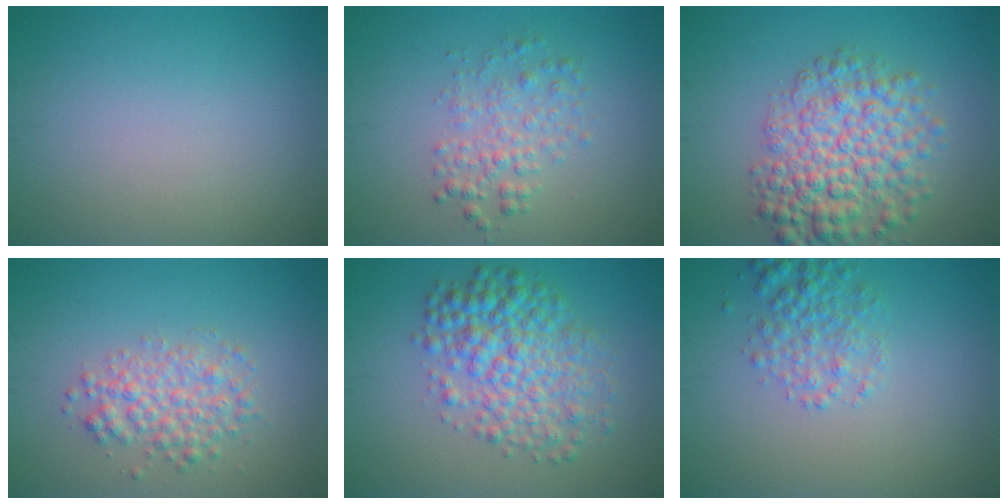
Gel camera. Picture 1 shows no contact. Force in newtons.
{"total": 2.7, "press": 2.7, "slide": 0.0}
{"total": 7.3, "press": 7.3, "slide": 0.2}
{"total": 3.3, "press": 3.3, "slide": 0.1}
{"total": 6.2, "press": 6.2, "slide": 0.0}
{"total": 2.9, "press": 2.9, "slide": 0.2}